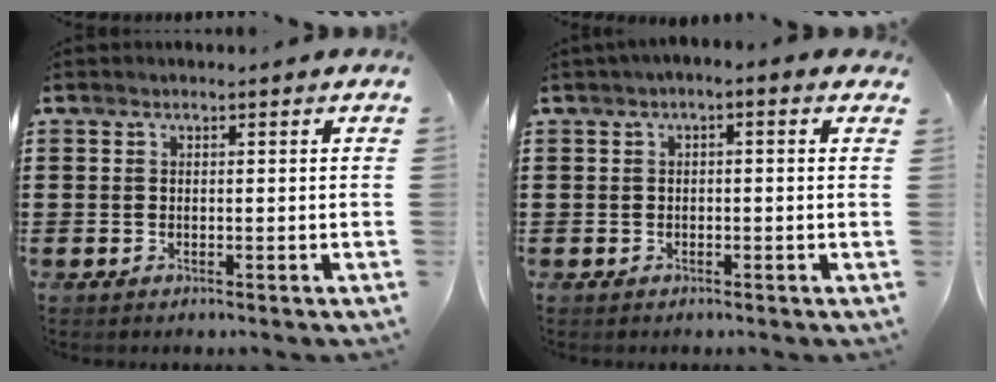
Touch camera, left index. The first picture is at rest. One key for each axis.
{"total": 1.2, "fx": -0.6, "fy": 0.4, "fz": 1.0, "tx": -0.024, "ty": -0.002, "tz": -0.015}